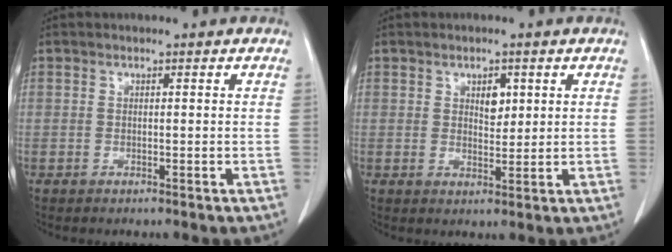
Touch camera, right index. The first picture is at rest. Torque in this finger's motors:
{"motor_torque": [0.05, 0.05, 0.02, 0.01]}